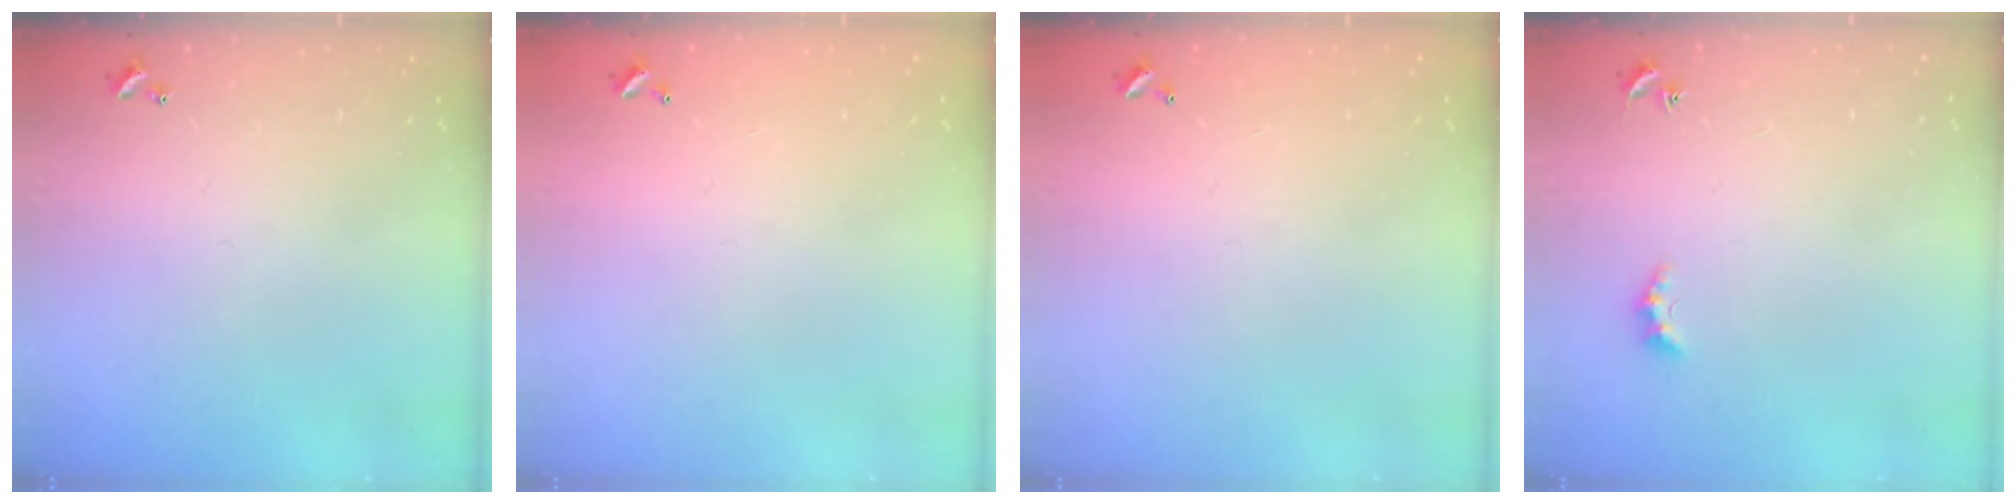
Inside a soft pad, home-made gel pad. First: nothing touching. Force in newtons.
{"total": 2.8, "press": 2.8, "slide": 0.1}
{"total": 2.8, "press": 2.8, "slide": 0.1}
{"total": 2.4, "press": 2.4, "slide": 0.6}